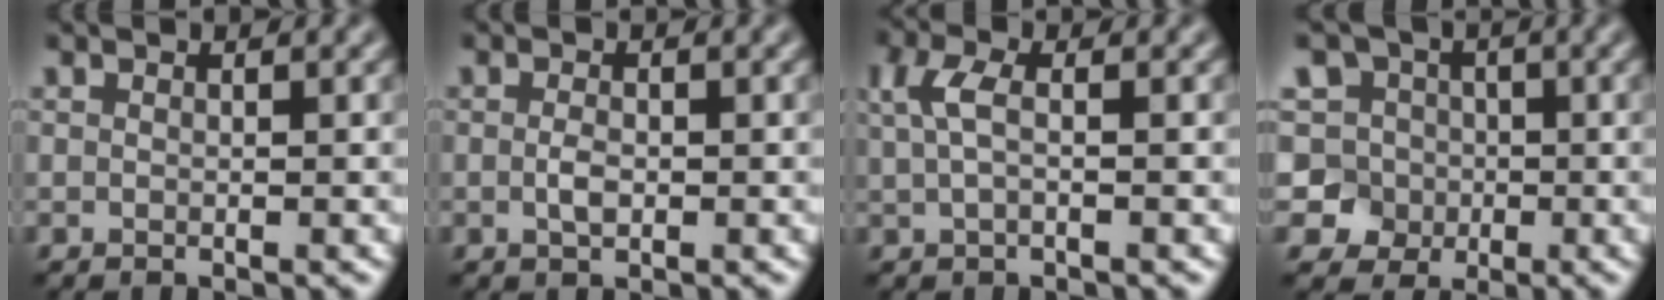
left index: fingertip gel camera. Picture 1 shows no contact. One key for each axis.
{"total": 1.3, "fx": -0.2, "fy": 0.7, "fz": 1.2, "tx": -0.024, "ty": 0.000, "tz": -0.005}
{"total": 2.5, "fx": 0.6, "fy": 0.9, "fz": 2.3, "tx": -0.054, "ty": 0.006, "tz": 0.009}
{"total": 7.3, "fx": 1.5, "fy": 6.7, "fz": 2.3, "tx": -0.028, "ty": 0.024, "tz": -0.005}